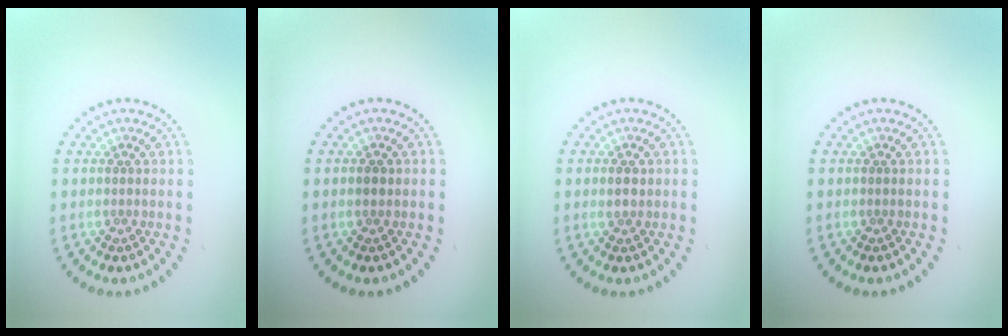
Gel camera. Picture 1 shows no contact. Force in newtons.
{"total": 0.9, "press": 0.9, "slide": 0.1}
{"total": 1.1, "press": 1.0, "slide": 0.2}
{"total": 0.0}